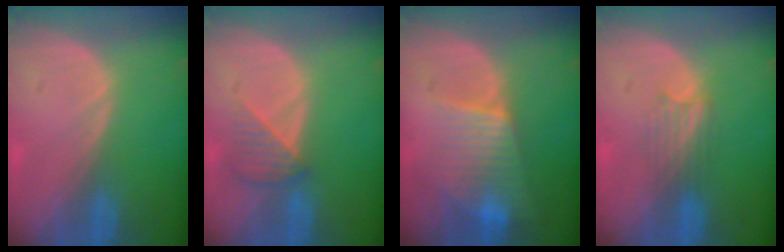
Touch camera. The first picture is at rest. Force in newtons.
{"total": 3.4, "press": 3.4, "slide": 0.7}
{"total": 6.9, "press": 6.7, "slide": 1.7}
{"total": 3.2, "press": 2.9, "slide": 1.4}